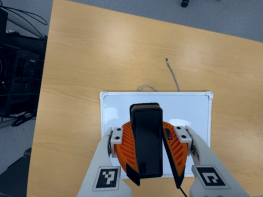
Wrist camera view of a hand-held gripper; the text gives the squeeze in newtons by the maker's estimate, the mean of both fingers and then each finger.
{"total": 10.0, "left": 10.3, "right": 9.7}